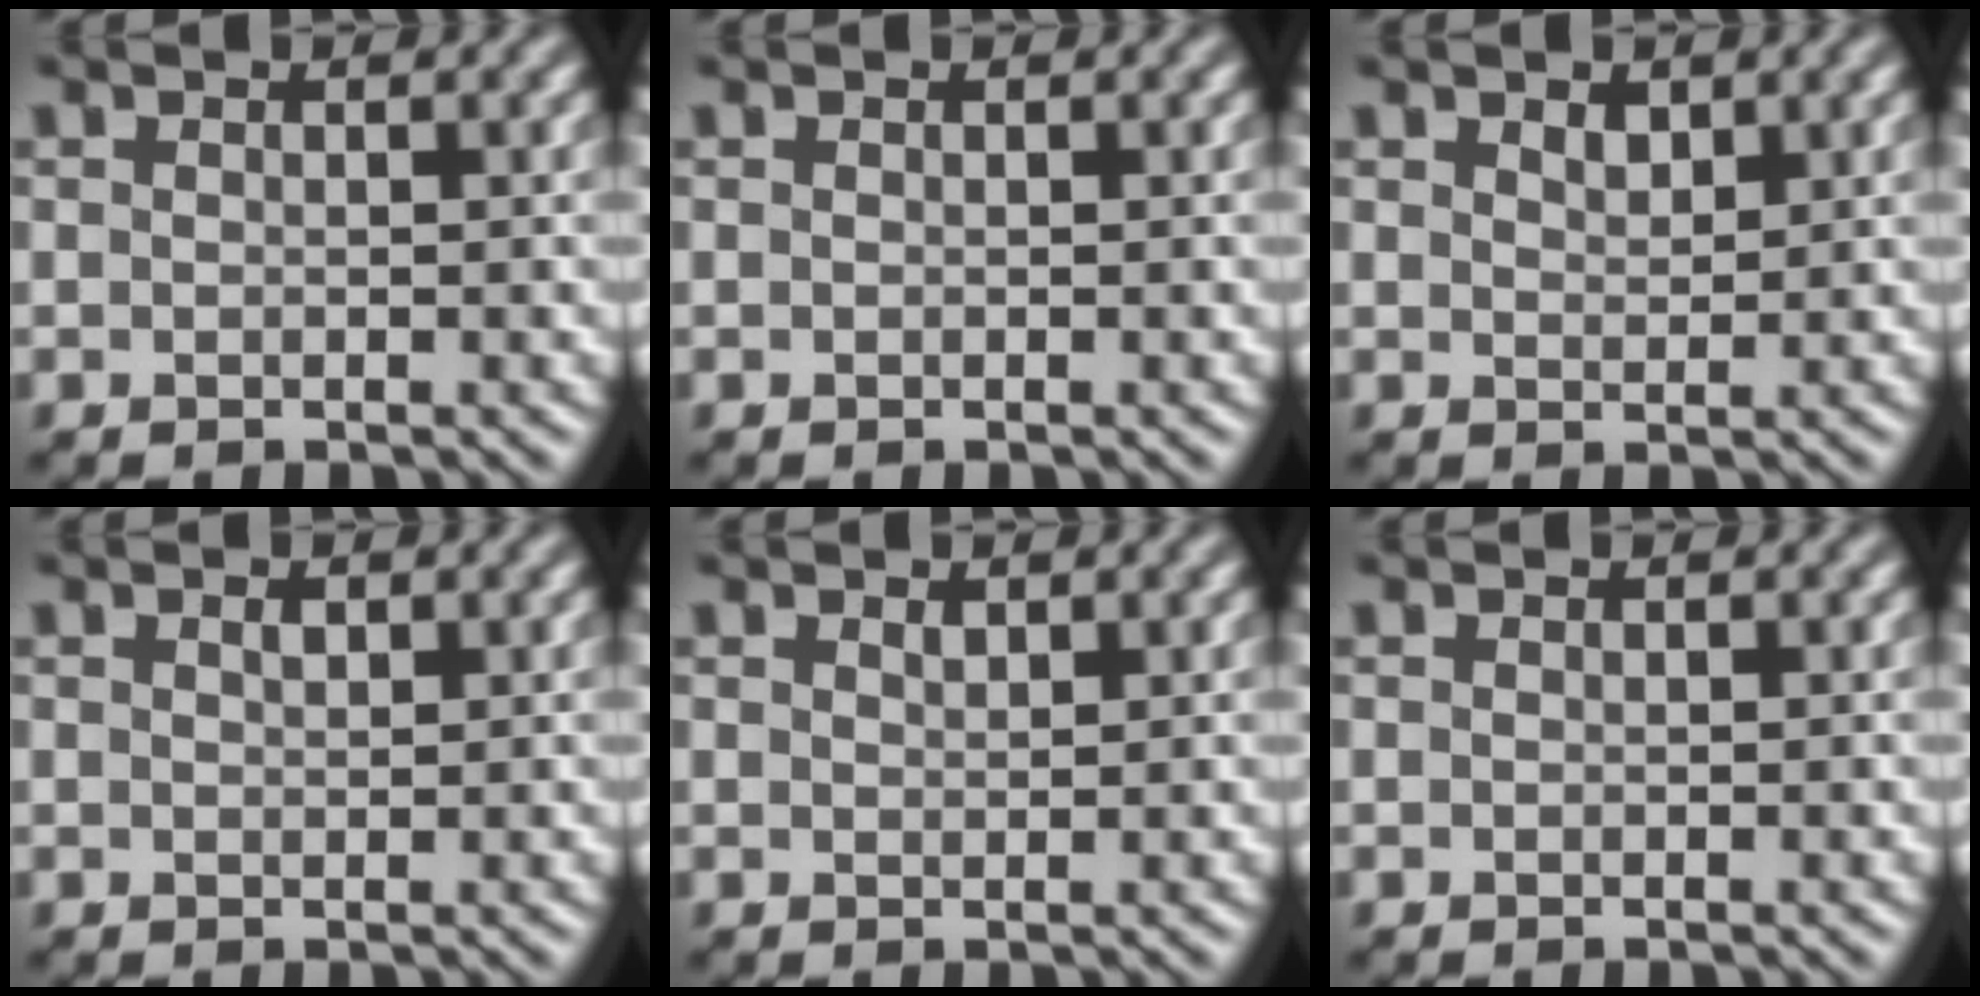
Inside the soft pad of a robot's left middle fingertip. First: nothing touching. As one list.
[{"total": 0.0}, {"total": 1.2, "force": [1.0, 0.6, 0.5], "torque": [-0.010, -0.001, 0.019]}, {"total": 0.8, "force": [0.4, 0.3, 0.5], "torque": [-0.010, 0.000, 0.008]}, {"total": 0.7, "force": [0.6, 0.2, 0.3], "torque": [-0.006, -0.003, 0.012]}, {"total": 0.0}]